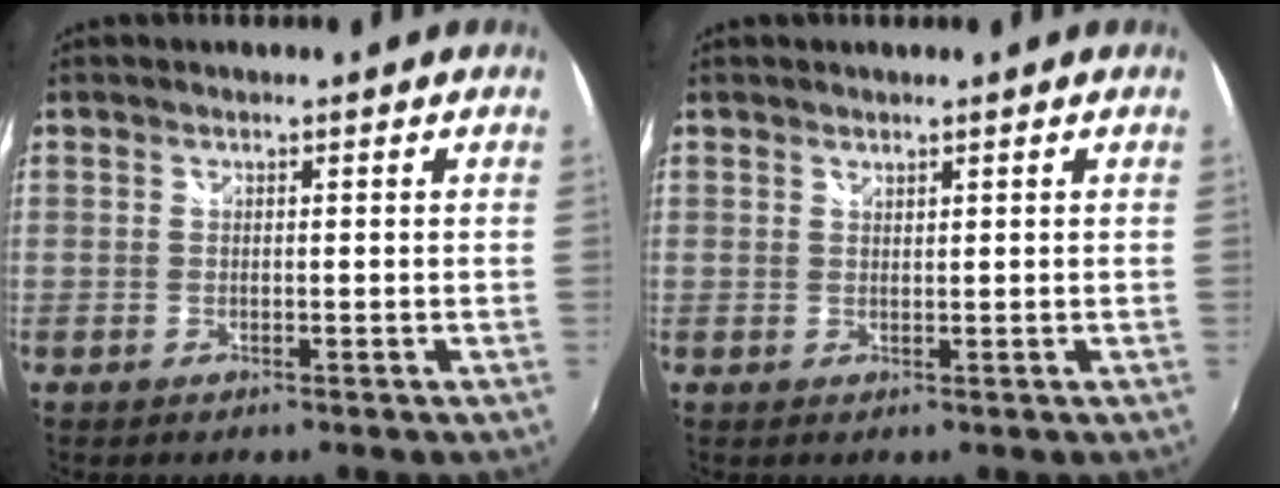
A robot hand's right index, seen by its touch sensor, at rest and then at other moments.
{"total": 0.7, "force": [0.7, 0.1, 0.1], "torque": [-0.002, 0.001, 0.013]}